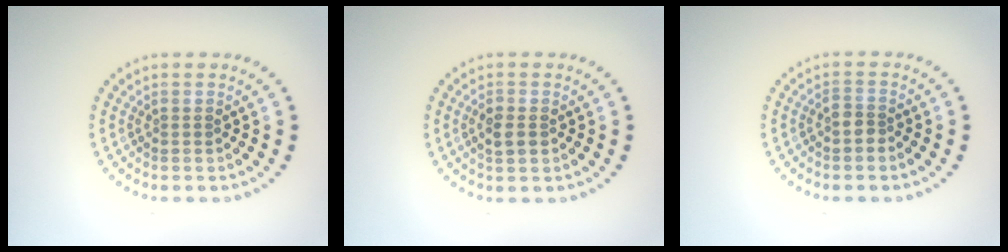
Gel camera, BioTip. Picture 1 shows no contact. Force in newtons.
{"total": 1.8, "press": 1.8, "slide": 0.3}
{"total": 1.5, "press": 1.2, "slide": 0.8}